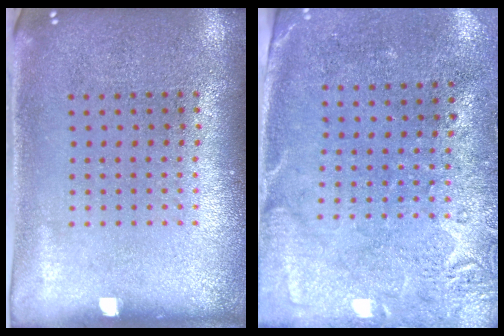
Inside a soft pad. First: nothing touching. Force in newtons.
{"total": 2.7, "press": 2.3, "slide": 1.5}